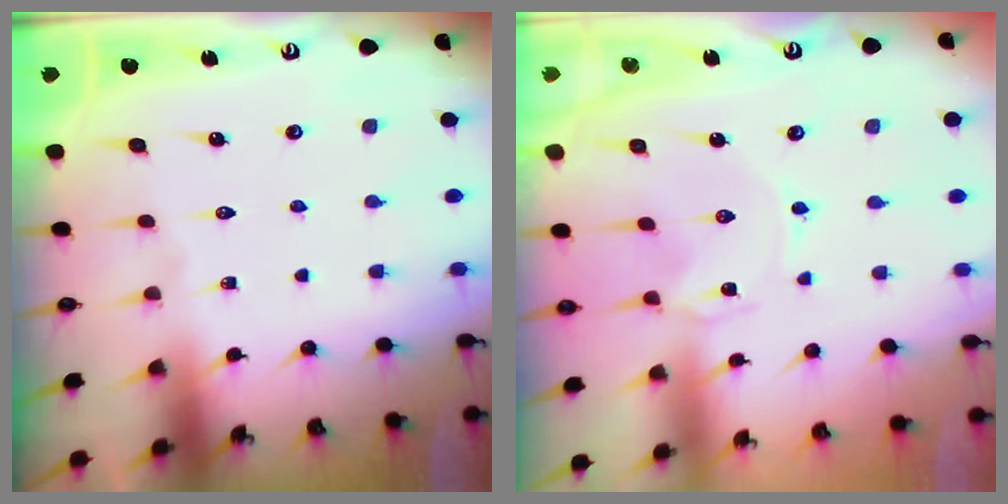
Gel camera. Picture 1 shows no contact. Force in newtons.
{"total": 0.0}